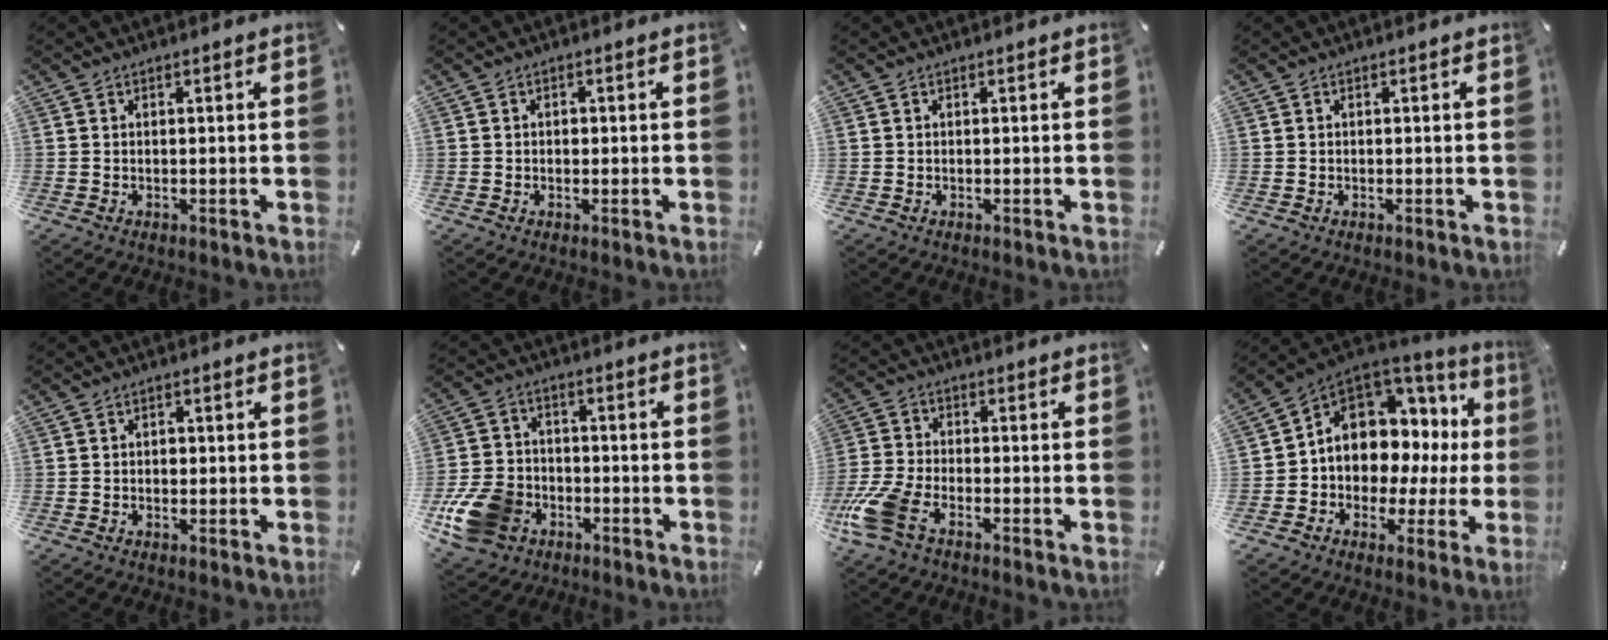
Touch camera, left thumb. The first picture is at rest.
{"total": 1.1, "force": [-0.1, 0.9, 0.6], "torque": [-0.012, 0.004, -0.003]}
{"total": 0.0}
{"total": 0.0}
{"total": 1.4, "force": [-0.1, 1.1, 0.8], "torque": [-0.008, 0.002, -0.005]}
{"total": 13.3, "force": [-5.7, 10.1, 6.6], "torque": [-0.141, 0.039, -0.101]}
{"total": 10.5, "force": [-5.8, 5.1, 7.1], "torque": [-0.164, 0.011, -0.112]}
{"total": 9.6, "force": [2.7, 8.1, 4.4], "torque": [-0.077, -0.040, 0.052]}